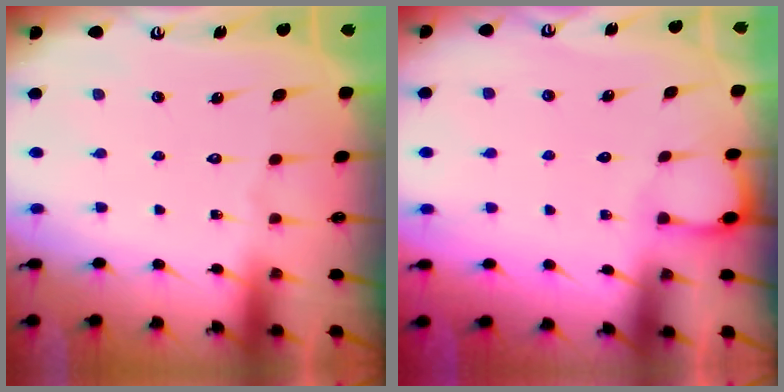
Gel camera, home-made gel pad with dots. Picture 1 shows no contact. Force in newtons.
{"total": 2.5, "press": 2.4, "slide": 0.4}